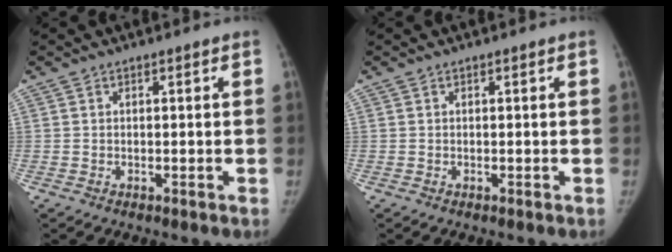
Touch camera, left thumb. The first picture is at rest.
{"total": 0.0}